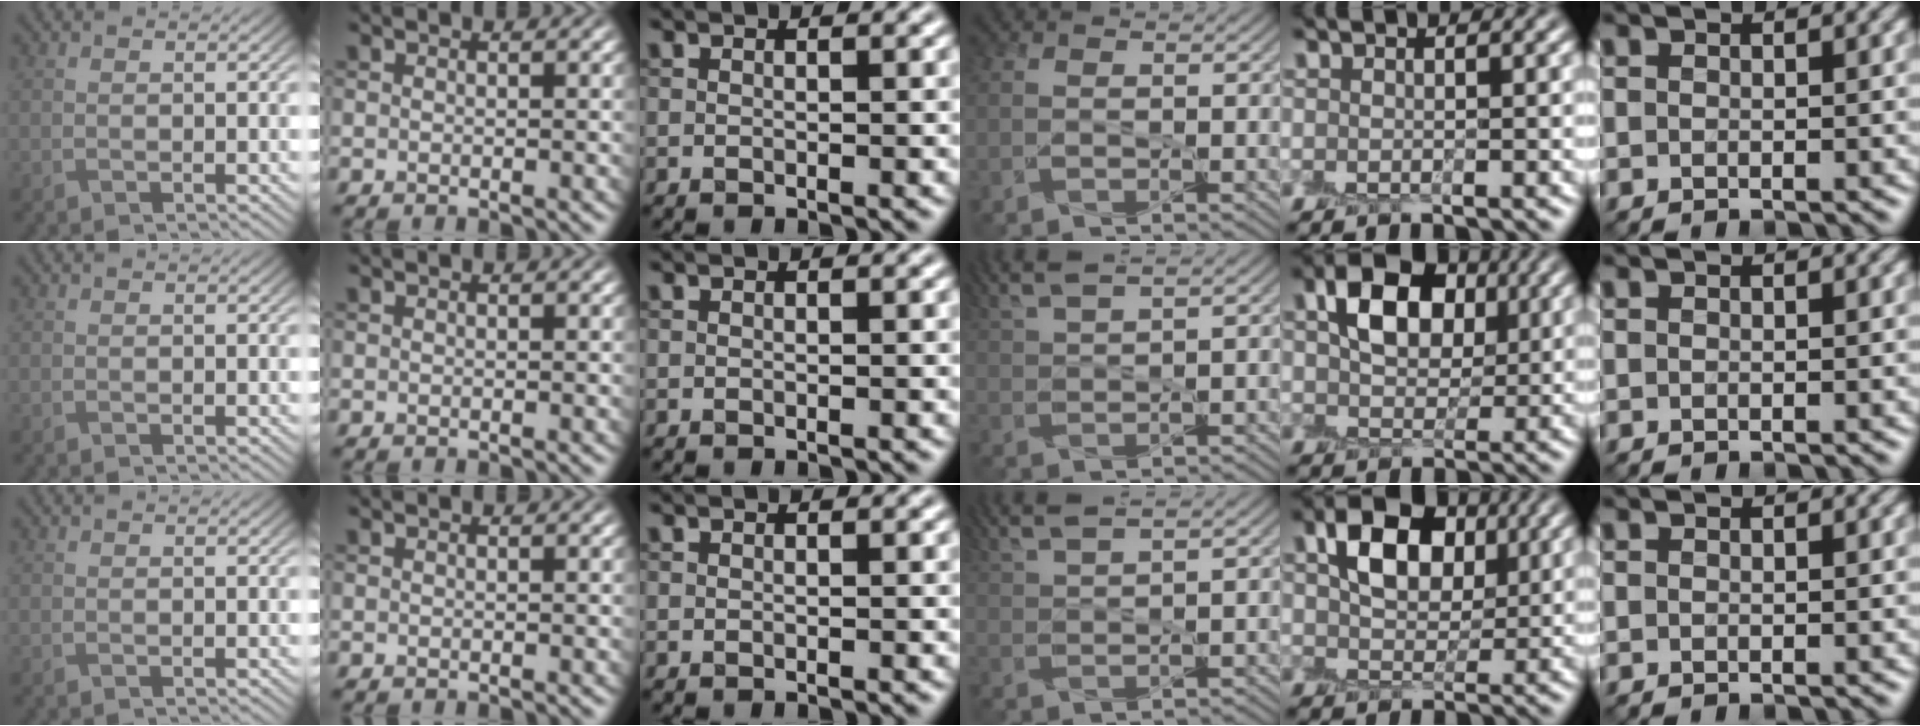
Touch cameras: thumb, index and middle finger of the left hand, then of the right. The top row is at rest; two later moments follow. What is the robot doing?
{"motion": "peel", "object": "postage stamp"}